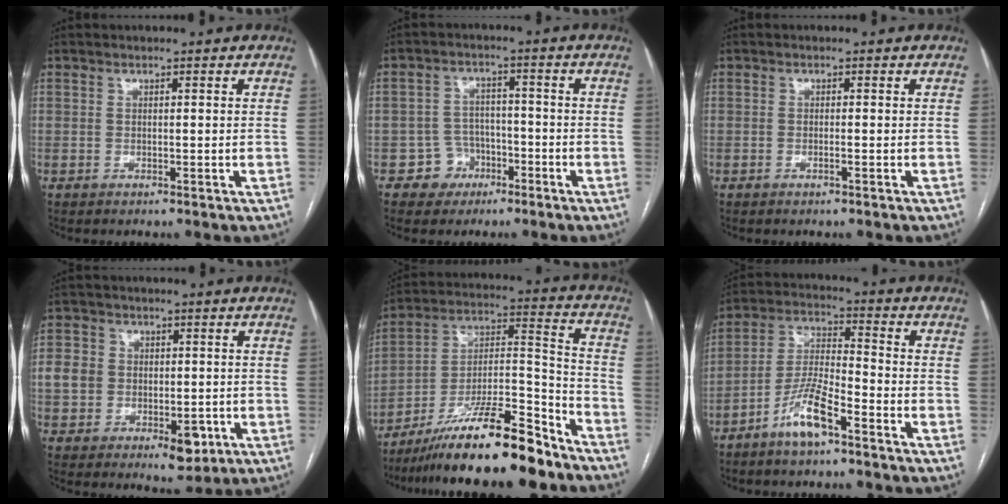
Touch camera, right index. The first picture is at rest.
{"total": 4.9, "force": [-2.6, 4.2, 0.3], "torque": [0.005, 0.017, -0.038]}
{"total": 0.7, "force": [-0.3, 0.0, 0.6], "torque": [-0.014, 0.000, -0.005]}
{"total": 9.3, "force": [-1.7, 7.2, 5.7], "torque": [-0.079, 0.014, -0.017]}
{"total": 21.1, "force": [-16.9, 2.6, 12.4], "torque": [-0.205, 0.005, -0.290]}
{"total": 8.7, "force": [-5.5, 1.7, 6.6], "torque": [-0.141, -0.001, -0.108]}